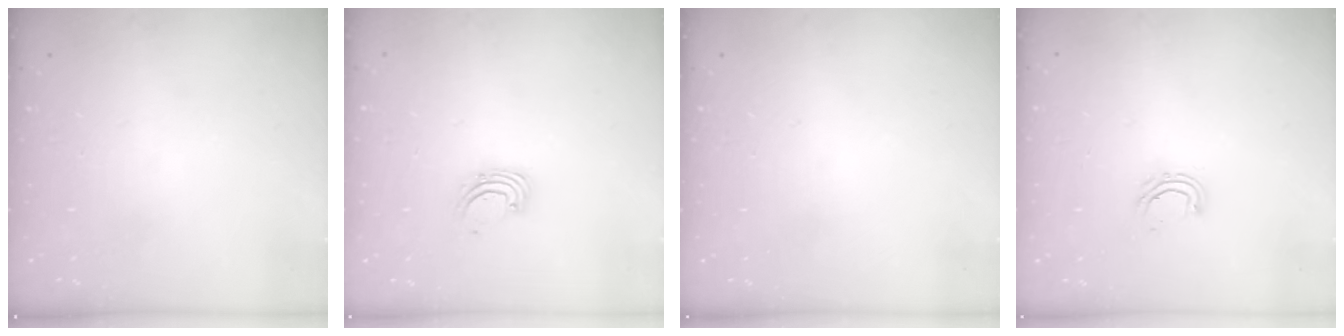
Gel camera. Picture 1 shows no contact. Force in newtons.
{"total": 2.3, "press": 2.3, "slide": 0.2}
{"total": 0.0}
{"total": 5.6, "press": 5.4, "slide": 1.4}